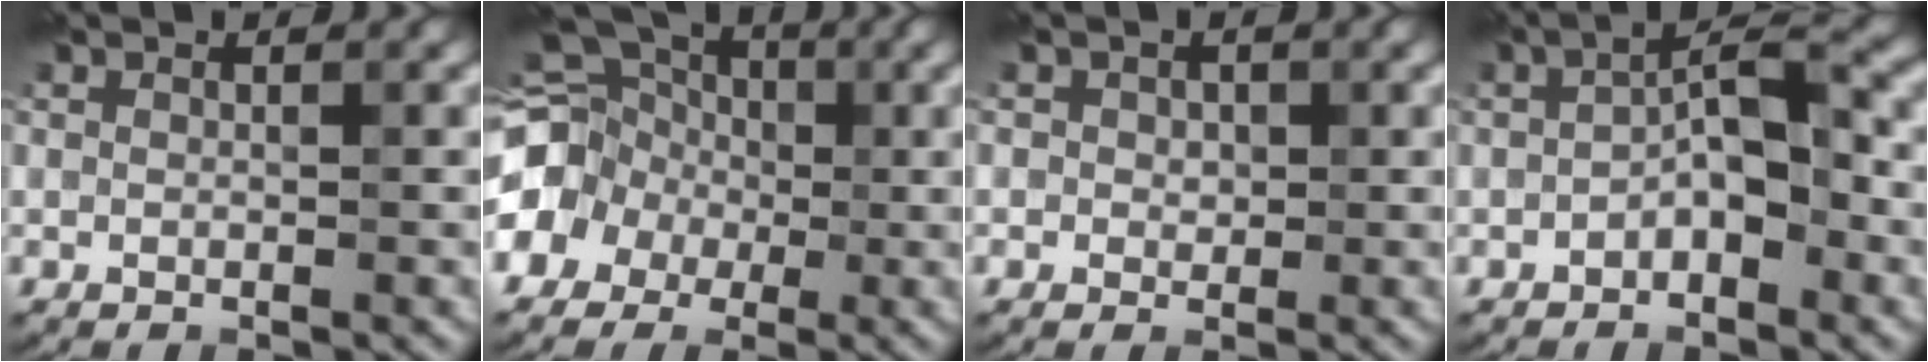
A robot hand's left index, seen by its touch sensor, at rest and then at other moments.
{"total": 13.9, "force": [-1.2, 12.4, 6.0], "torque": [-0.138, 0.002, -0.062]}
{"total": 1.1, "force": [0.2, 1.0, 0.4], "torque": [-0.003, -0.002, 0.001]}
{"total": 4.0, "force": [-1.3, 1.5, 3.5], "torque": [-0.058, 0.017, -0.029]}